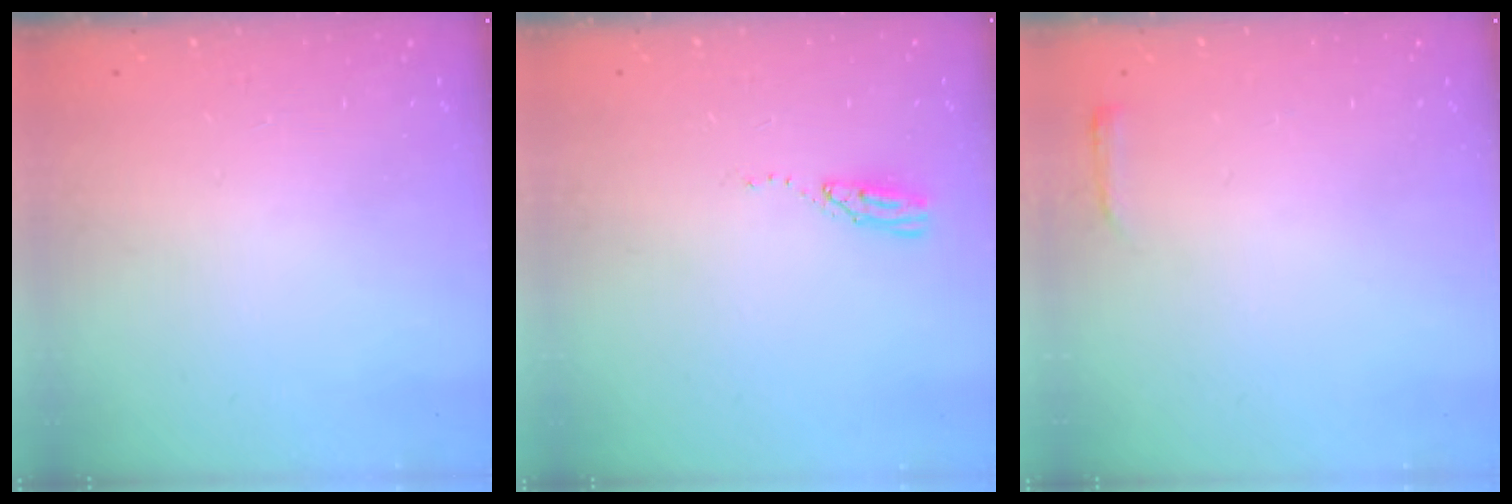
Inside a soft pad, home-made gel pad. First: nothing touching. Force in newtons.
{"total": 3.7, "press": 3.7, "slide": 0.3}
{"total": 2.4, "press": 2.3, "slide": 0.6}